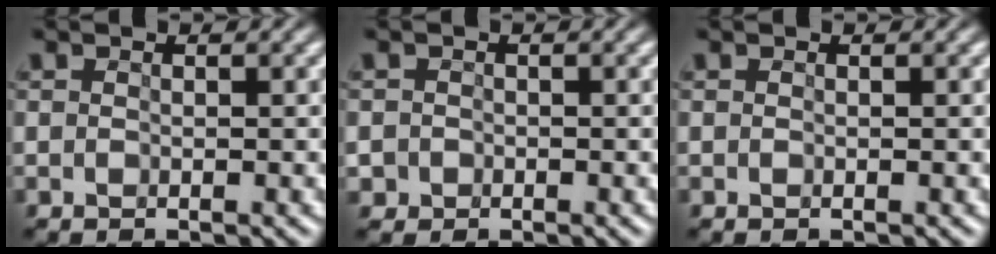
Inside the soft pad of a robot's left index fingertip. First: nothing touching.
{"total": 2.9, "force": [-1.4, 2.6, 0.2], "torque": [-0.003, 0.010, -0.038]}
{"total": 0.0}